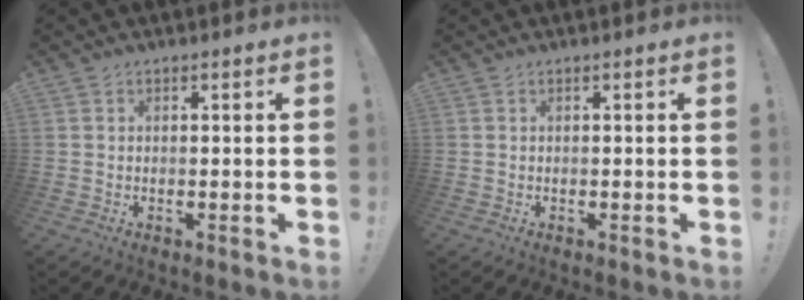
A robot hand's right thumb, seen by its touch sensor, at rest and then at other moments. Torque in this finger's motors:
{"motor_torque": [0.00, 0.00, -0.07, 0.10, 0.00]}